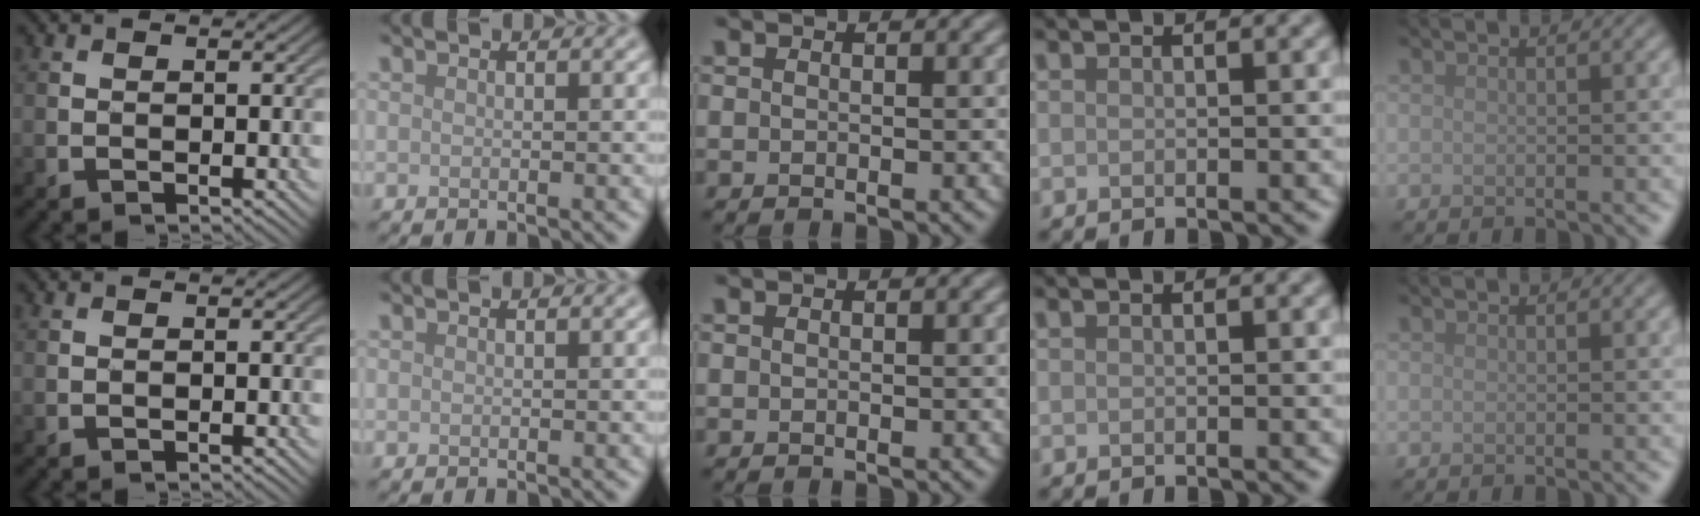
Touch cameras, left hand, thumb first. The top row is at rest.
{}